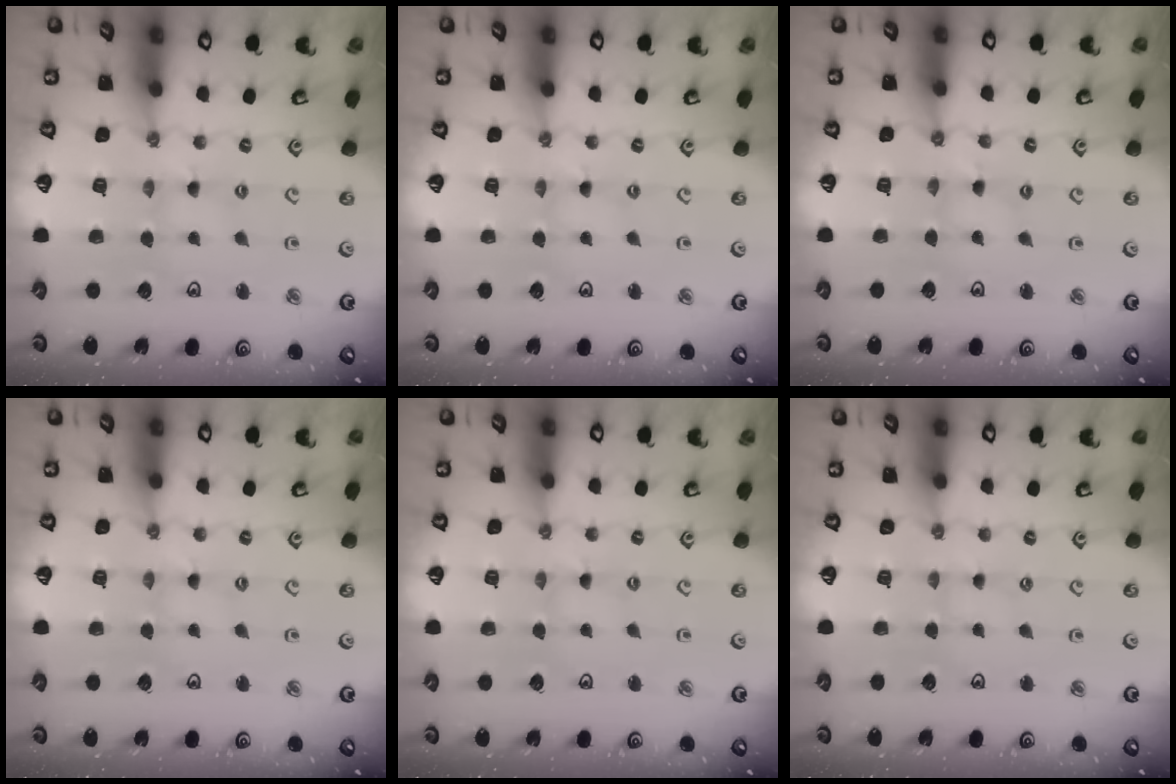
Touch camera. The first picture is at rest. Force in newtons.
{"total": 0.0}
{"total": 0.0}
{"total": 0.9, "press": 0.9, "slide": 0.1}
{"total": 0.0}
{"total": 0.0}